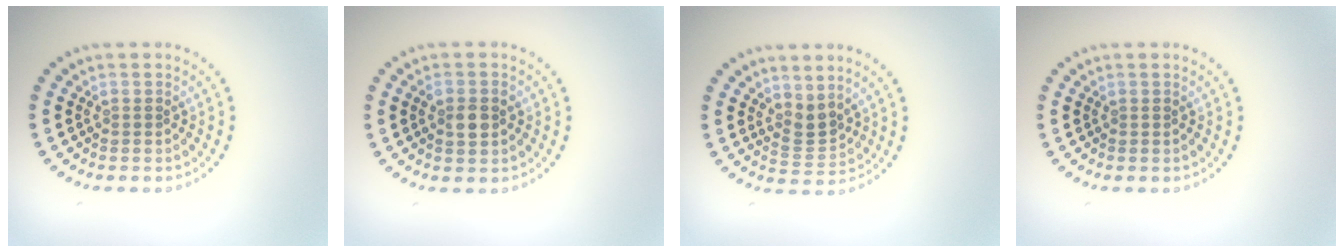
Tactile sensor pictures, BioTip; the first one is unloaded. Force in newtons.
{"total": 1.9, "press": 1.9, "slide": 0.3}
{"total": 2.2, "press": 1.5, "slide": 1.6}
{"total": 0.0}